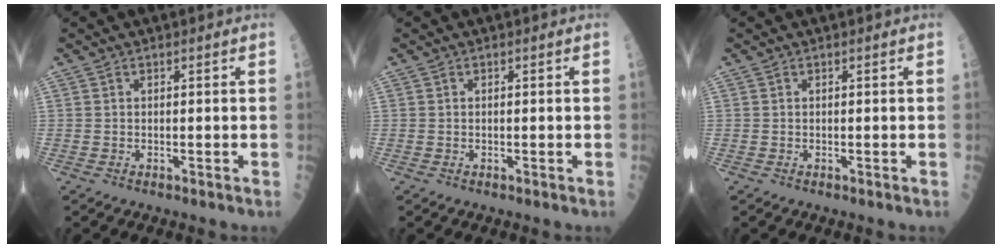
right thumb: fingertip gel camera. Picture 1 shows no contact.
{"total": 0.0}
{"total": 0.0}